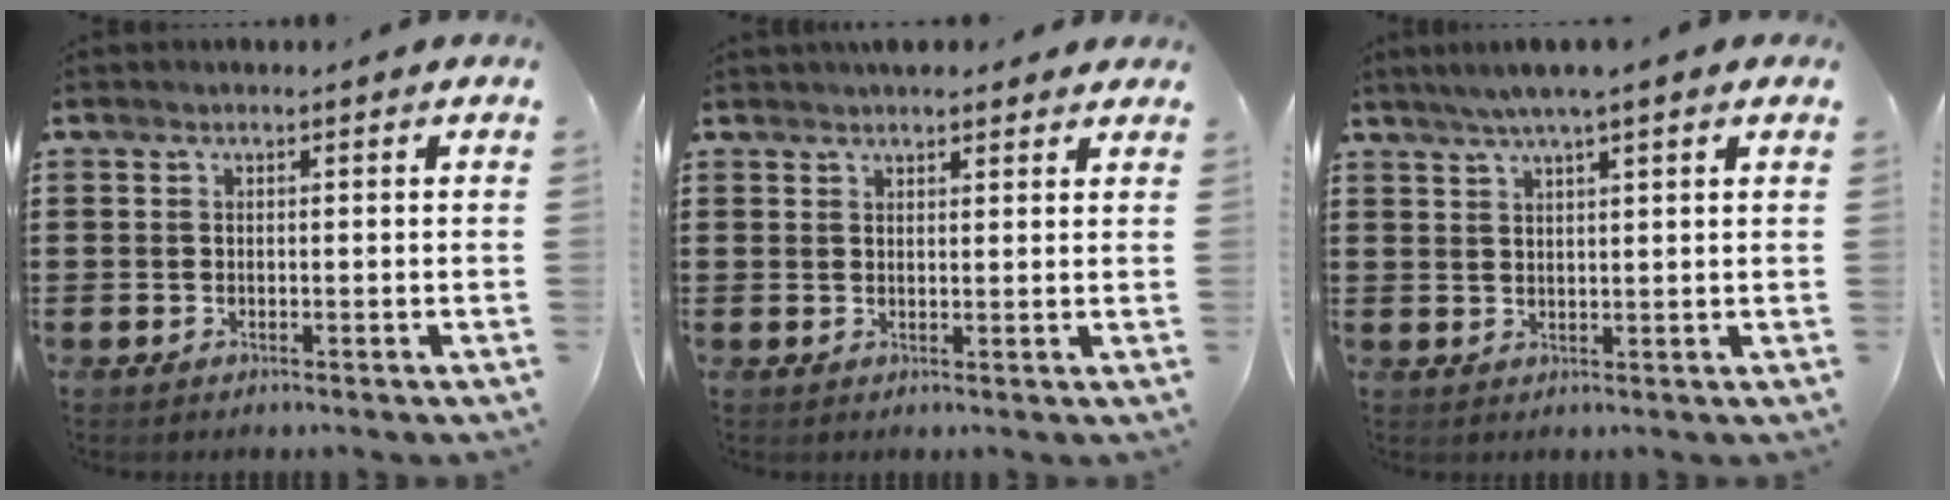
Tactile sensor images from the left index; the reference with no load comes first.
{"total": 2.6, "force": [2.4, 0.8, 0.6], "torque": [-0.017, 0.003, 0.047]}
{"total": 3.7, "force": [2.7, -0.2, 2.6], "torque": [-0.055, -0.001, 0.048]}